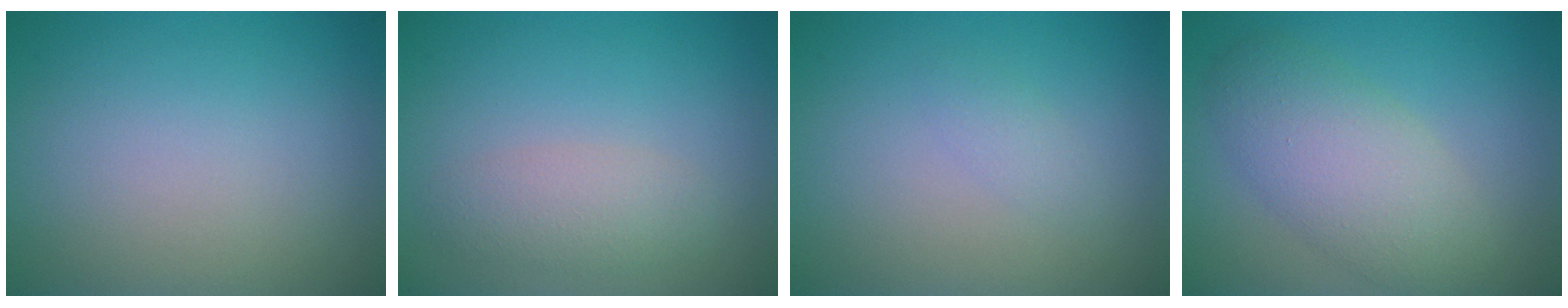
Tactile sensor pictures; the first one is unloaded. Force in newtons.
{"total": 2.4, "press": 2.4, "slide": 0.0}
{"total": 1.0, "press": 1.0, "slide": 0.0}
{"total": 5.5, "press": 5.4, "slide": 0.6}